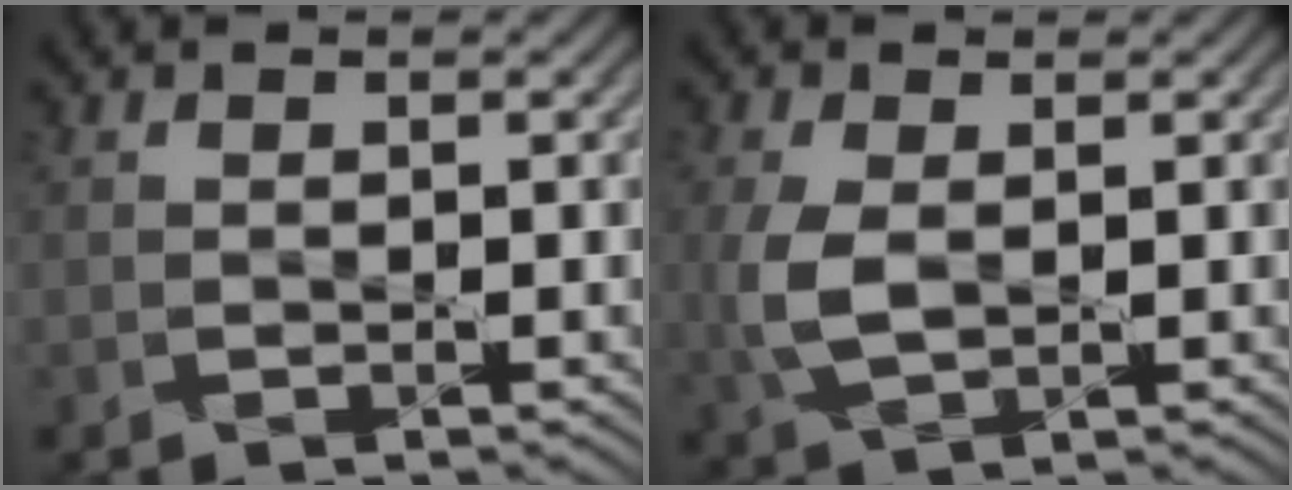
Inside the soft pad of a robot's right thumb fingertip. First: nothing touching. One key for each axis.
{"total": 4.8, "fx": 0.2, "fy": 2.8, "fz": 3.9, "tx": -0.108, "ty": -0.002, "tz": 0.005}